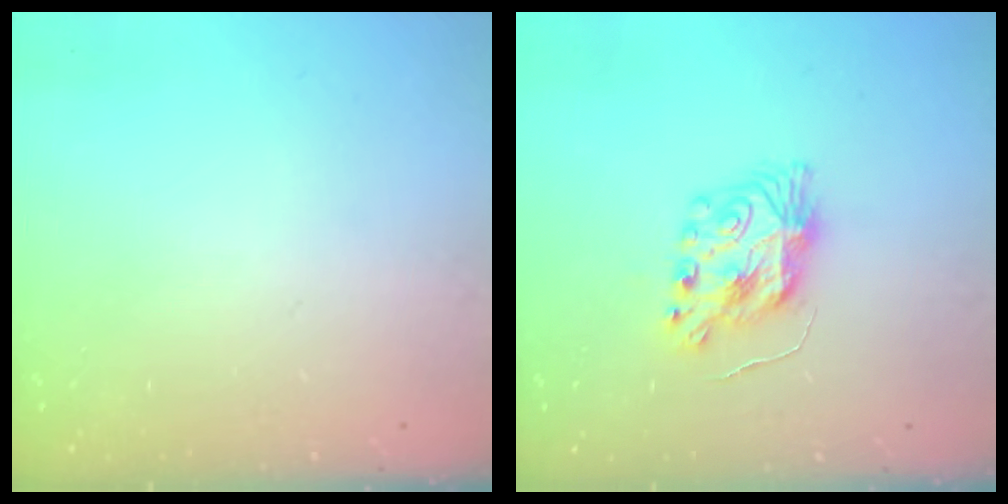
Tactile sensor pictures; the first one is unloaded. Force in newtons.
{"total": 8.6, "press": 8.6, "slide": 0.5}